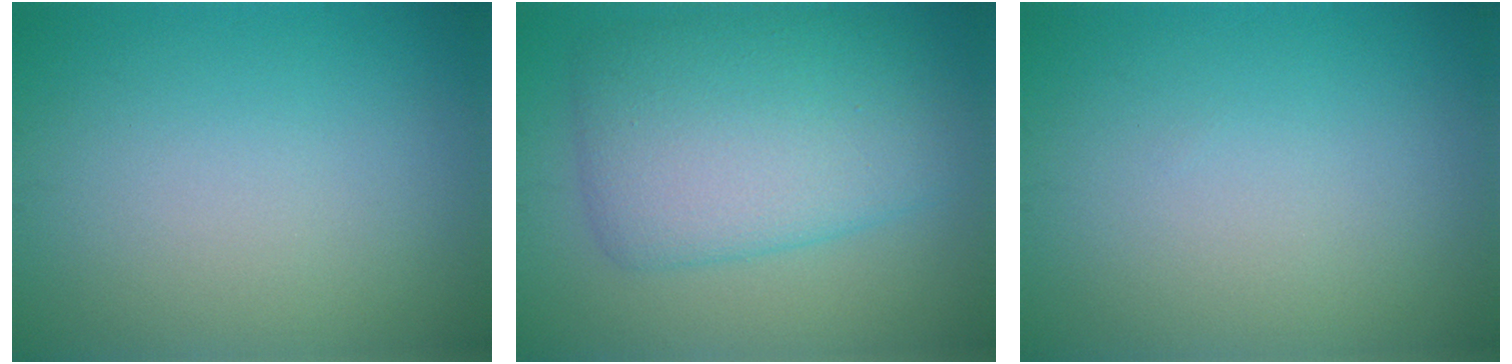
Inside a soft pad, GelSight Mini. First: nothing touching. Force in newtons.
{"total": 7.7, "press": 7.7, "slide": 0.1}
{"total": 0.0}